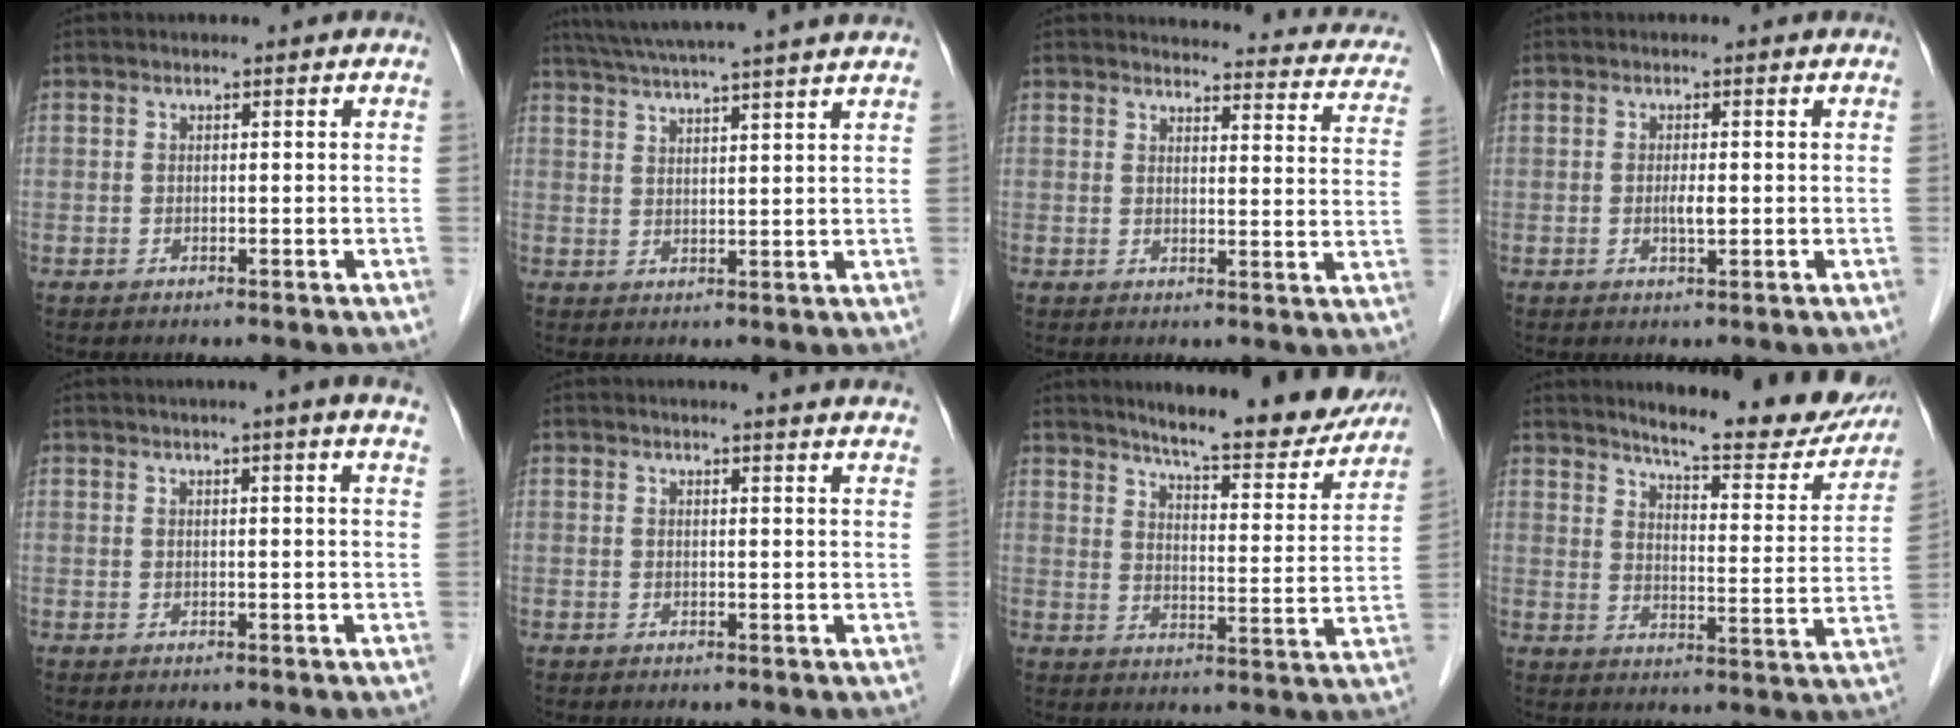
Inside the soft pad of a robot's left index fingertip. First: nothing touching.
{"total": 16.4, "force": [14.4, -1.0, 7.8], "torque": [-0.138, 0.016, 0.194]}
{"total": 16.9, "force": [15.8, 4.0, 4.3], "torque": [-0.014, -0.044, 0.146]}
{"total": 1.7, "force": [-0.2, 0.4, 1.7], "torque": [-0.033, -0.001, -0.003]}
{"total": 8.1, "force": [6.6, -1.0, 4.5], "torque": [-0.051, 0.010, 0.062]}
{"total": 11.2, "force": [10.7, -0.6, 3.3], "torque": [-0.040, -0.032, 0.102]}
{"total": 20.0, "force": [17.6, 3.1, 8.9], "torque": [-0.112, -0.044, 0.219]}
{"total": 19.6, "force": [17.5, 3.1, 8.2], "torque": [-0.097, -0.060, 0.213]}